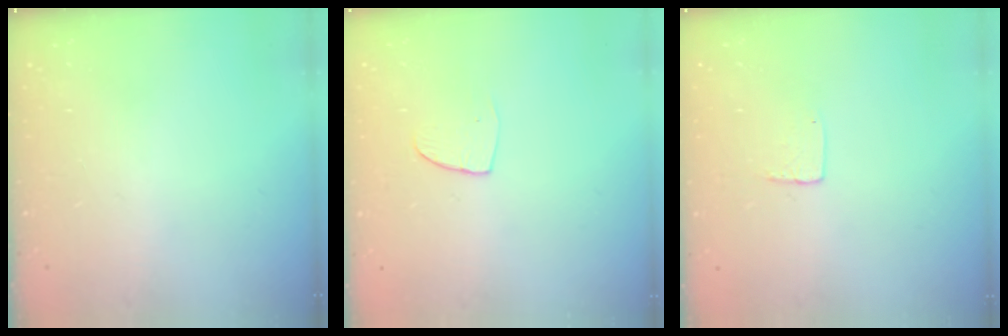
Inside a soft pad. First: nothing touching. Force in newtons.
{"total": 4.2, "press": 4.2, "slide": 0.3}
{"total": 3.9, "press": 3.9, "slide": 0.3}